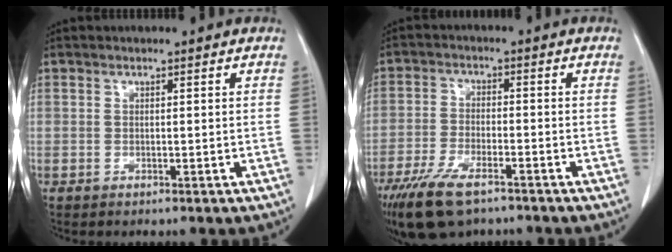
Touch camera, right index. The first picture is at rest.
{"total": 9.9, "force": [-6.9, 3.2, 6.3], "torque": [-0.122, -0.018, -0.121]}